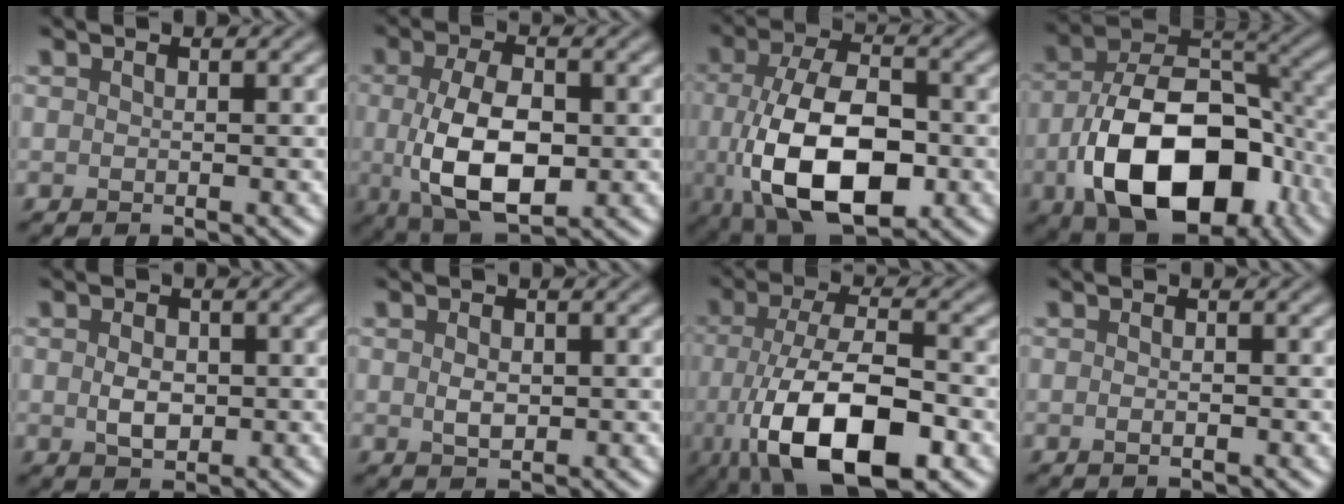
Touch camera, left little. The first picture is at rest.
{"total": 8.1, "force": [-0.6, 4.1, 6.9], "torque": [-0.140, -0.005, -0.011]}
{"total": 11.1, "force": [-2.1, 5.9, 9.2], "torque": [-0.176, -0.016, -0.033]}
{"total": 14.2, "force": [-5.2, 8.3, 10.2], "torque": [-0.182, -0.020, -0.086]}
{"total": 2.4, "force": [-0.2, 1.6, 1.8], "torque": [-0.038, -0.001, -0.004]}
{"total": 1.6, "force": [0.0, 1.0, 1.2], "torque": [-0.024, 0.000, 0.000]}
{"total": 11.7, "force": [-4.1, 4.6, 10.0], "torque": [-0.187, -0.015, -0.071]}
{"total": 0.8, "force": [-0.3, 0.2, 0.7], "torque": [-0.014, 0.000, -0.007]}